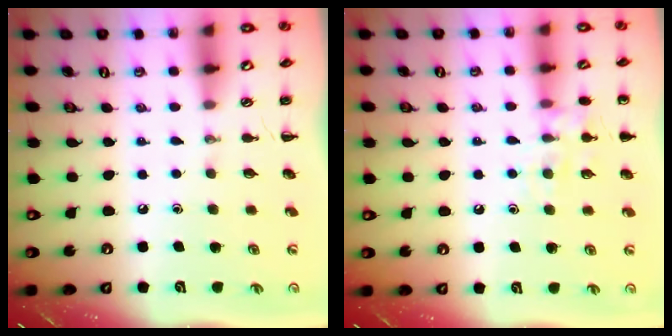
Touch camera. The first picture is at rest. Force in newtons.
{"total": 8.9, "press": 8.8, "slide": 1.2}